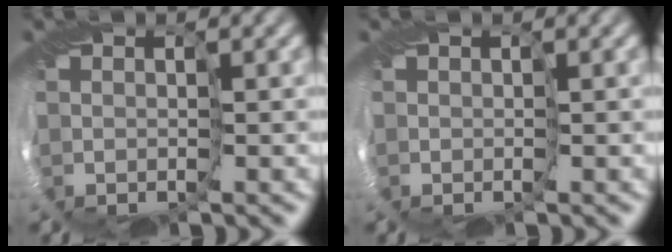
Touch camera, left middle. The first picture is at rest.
{"total": 0.0}